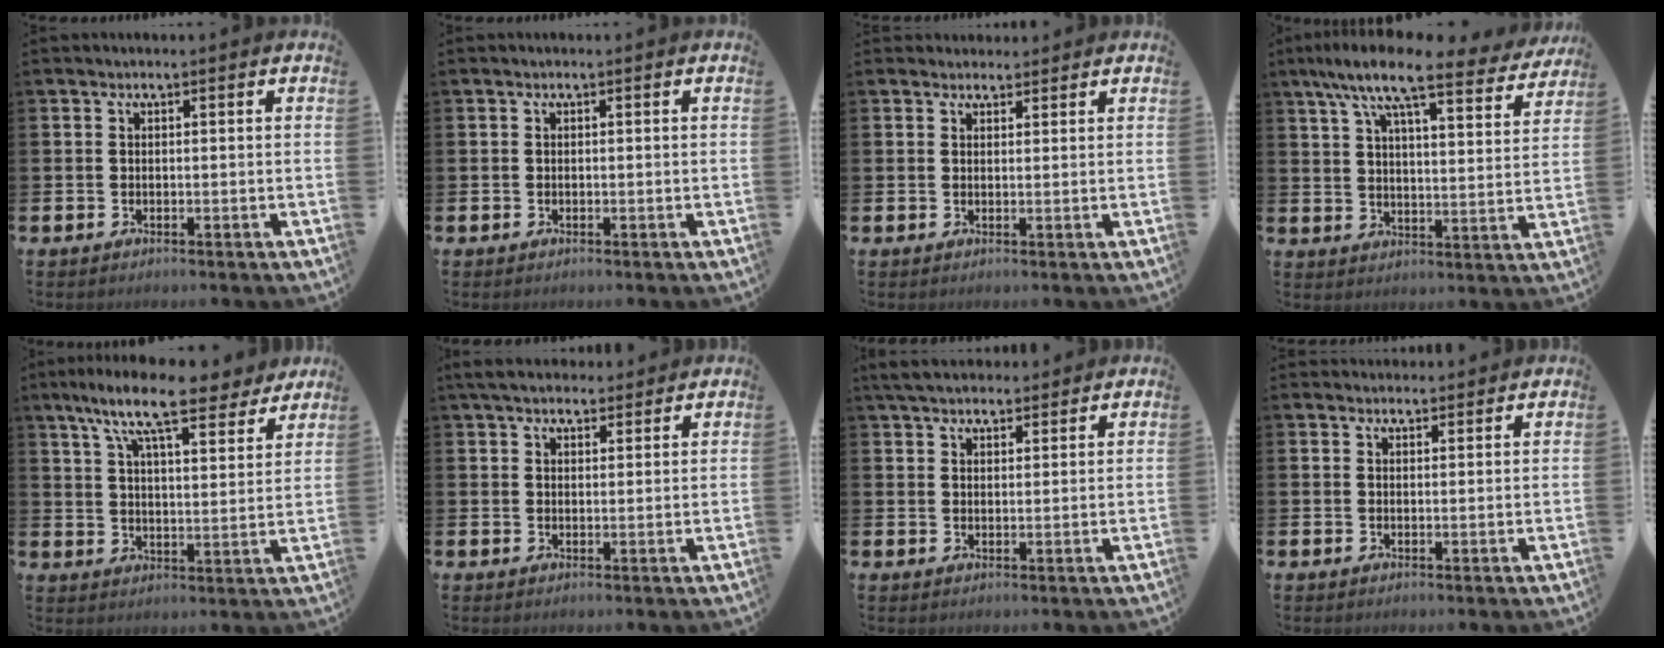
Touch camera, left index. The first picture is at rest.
{"total": 0.0}
{"total": 2.1, "force": [2.0, 0.8, -0.2], "torque": [0.009, -0.006, 0.035]}
{"total": 10.6, "force": [8.9, 2.0, 5.5], "torque": [-0.117, -0.047, 0.148]}
{"total": 11.4, "force": [9.5, 2.4, 5.9], "torque": [-0.122, -0.045, 0.164]}
{"total": 4.7, "force": [4.3, 1.5, 1.0], "torque": [-0.031, -0.012, 0.081]}
{"total": 4.8, "force": [4.5, 1.3, 1.1], "torque": [-0.031, -0.013, 0.084]}
{"total": 2.0, "force": [2.0, 0.5, -0.2], "torque": [0.009, -0.009, 0.034]}